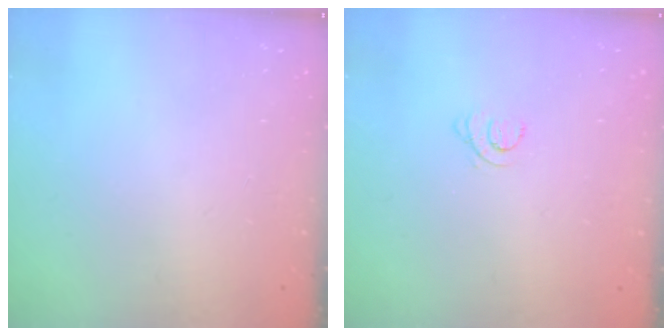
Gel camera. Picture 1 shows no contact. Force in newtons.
{"total": 3.6, "press": 3.6, "slide": 0.4}